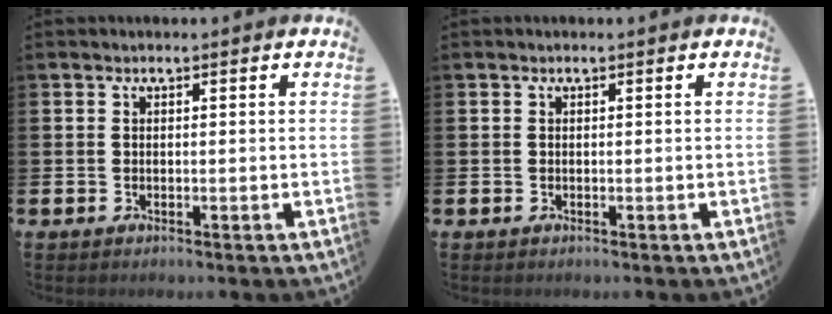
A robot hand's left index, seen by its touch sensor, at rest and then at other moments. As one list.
[{"total": 0.0}]